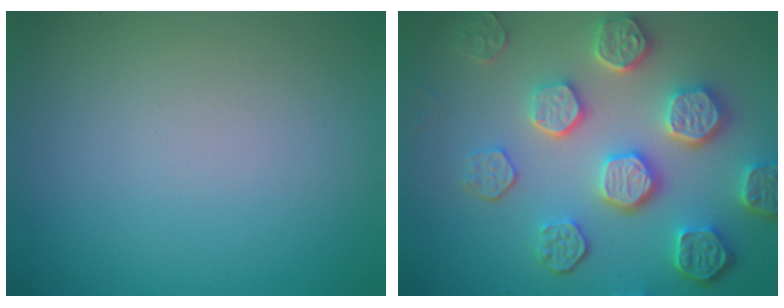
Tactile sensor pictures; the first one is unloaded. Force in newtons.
{"total": 7.4, "press": 5.8, "slide": 4.6}